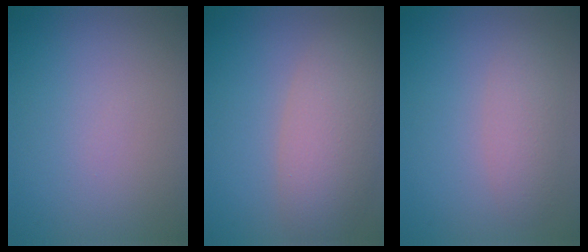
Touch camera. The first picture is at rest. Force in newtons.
{"total": 5.8, "press": 5.8, "slide": 0.6}
{"total": 2.4, "press": 2.4, "slide": 0.2}